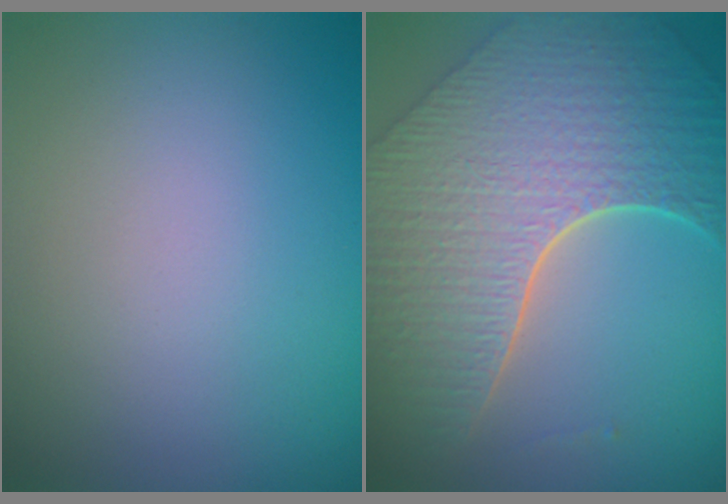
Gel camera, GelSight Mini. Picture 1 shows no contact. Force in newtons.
{"total": 8.3, "press": 5.9, "slide": 5.7}